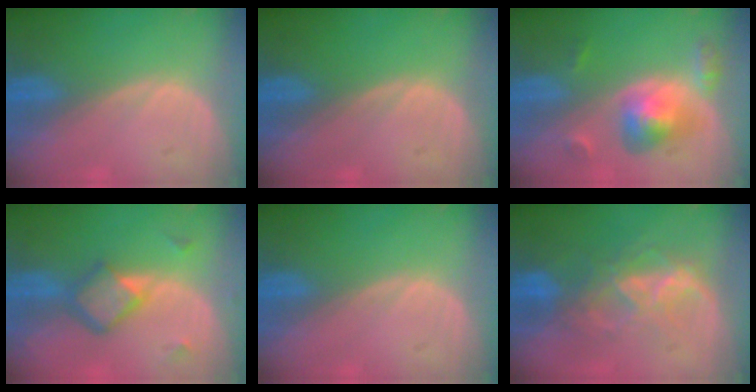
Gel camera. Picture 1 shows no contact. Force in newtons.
{"total": 0.0}
{"total": 6.1, "press": 5.7, "slide": 2.2}
{"total": 5.9, "press": 5.1, "slide": 2.9}
{"total": 0.0}
{"total": 7.5, "press": 7.0, "slide": 2.9}